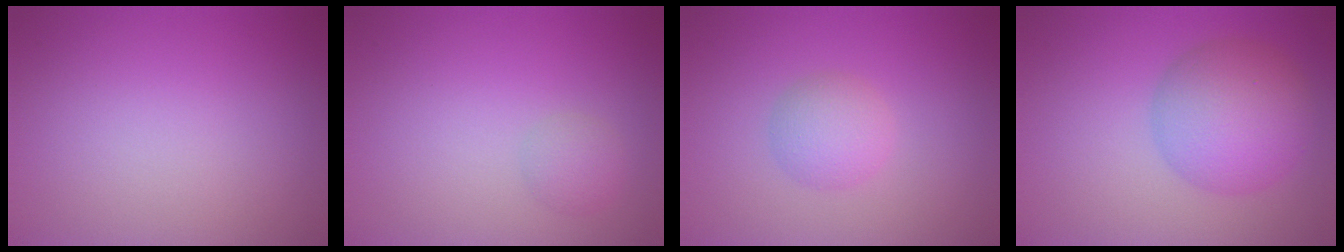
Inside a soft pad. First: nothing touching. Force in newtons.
{"total": 1.4, "press": 1.4, "slide": 0.1}
{"total": 2.4, "press": 2.4, "slide": 0.1}
{"total": 6.6, "press": 6.6, "slide": 0.1}